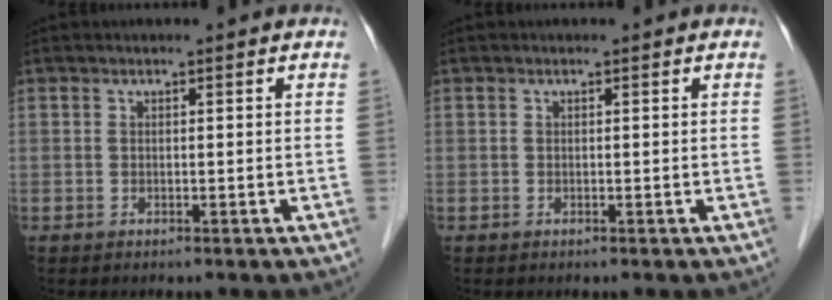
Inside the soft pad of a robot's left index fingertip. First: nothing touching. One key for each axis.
{"total": 0.0}